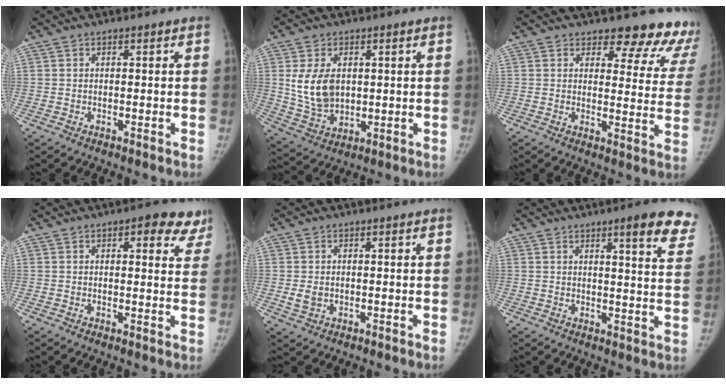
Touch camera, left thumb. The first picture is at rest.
{"total": 9.7, "force": [1.6, 6.7, 6.8], "torque": [-0.108, -0.011, 0.047]}
{"total": 14.5, "force": [13.1, 5.1, 3.3], "torque": [0.022, -0.111, 0.126]}
{"total": 8.1, "force": [5.0, 3.6, 5.3], "torque": [-0.023, -0.018, 0.050]}
{"total": 2.5, "force": [-0.2, 2.0, 1.5], "torque": [-0.025, -0.003, 0.000]}
{"total": 11.8, "force": [8.1, 2.1, 8.3], "torque": [-0.073, -0.038, 0.086]}